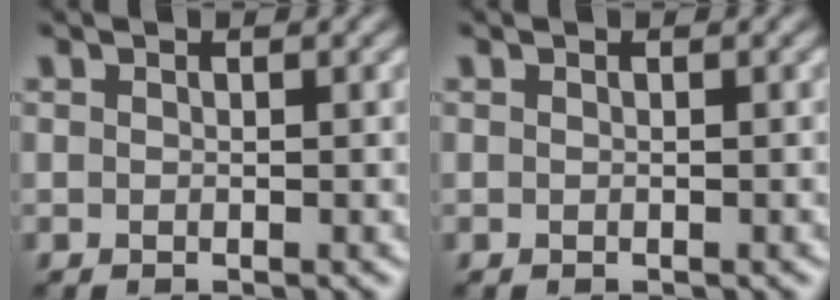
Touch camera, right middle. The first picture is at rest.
{"total": 0.0}